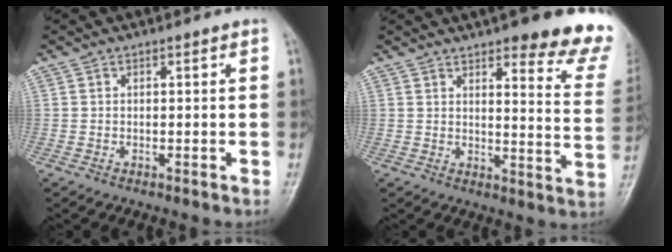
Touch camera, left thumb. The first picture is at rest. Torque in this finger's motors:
{"motor_torque": [0.86, 0.11, 1.37, -1.40, 0.07]}